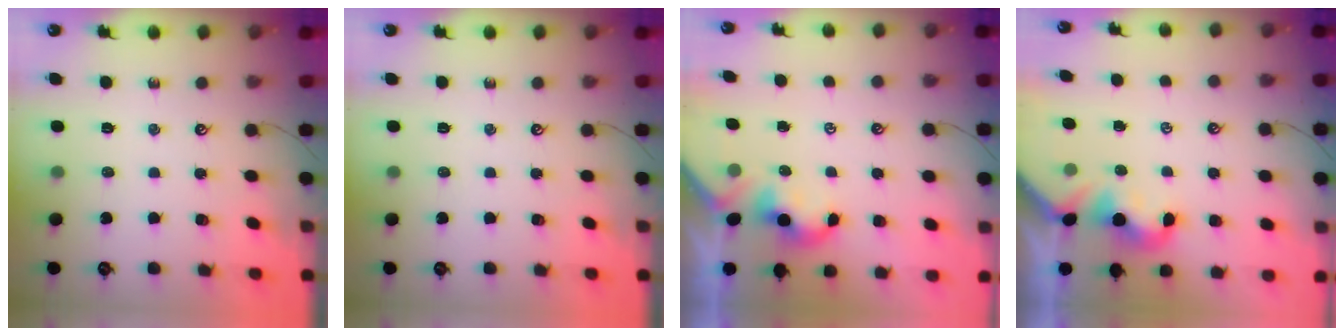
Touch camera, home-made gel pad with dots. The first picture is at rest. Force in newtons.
{"total": 0.0}
{"total": 0.6, "press": 0.6, "slide": 0.3}
{"total": 0.7, "press": 0.1, "slide": 0.7}